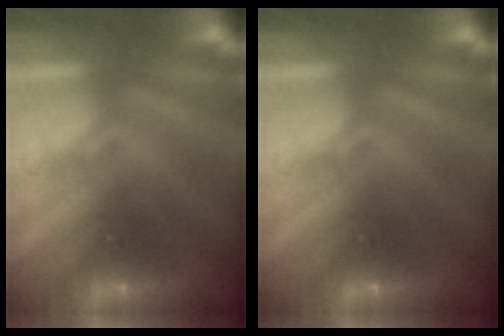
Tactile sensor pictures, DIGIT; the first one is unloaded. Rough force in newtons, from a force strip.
{"total": 0.0}